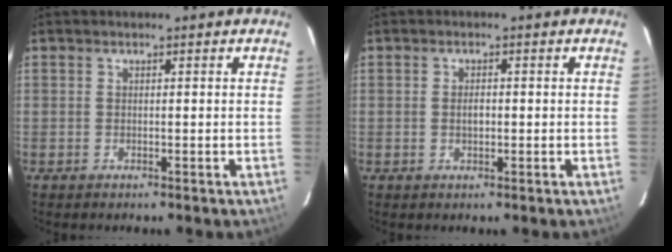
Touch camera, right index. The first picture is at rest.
{"total": 1.6, "force": [-0.2, 1.0, 1.2], "torque": [-0.020, 0.001, -0.003]}